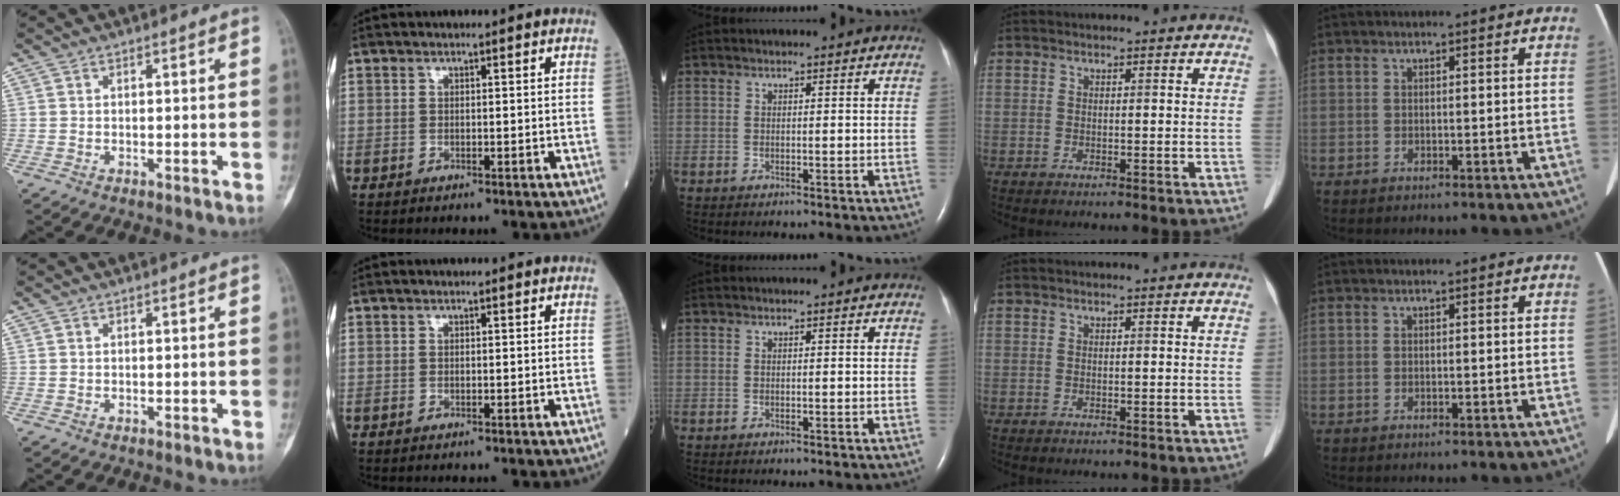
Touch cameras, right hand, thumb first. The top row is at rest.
{}